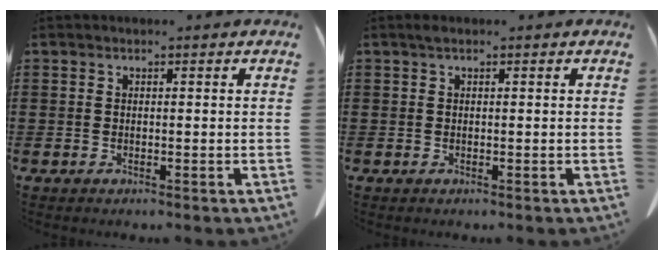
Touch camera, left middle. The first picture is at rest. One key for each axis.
{"total": 0.6, "fx": 0.3, "fy": 0.2, "fz": 0.5, "tx": -0.012, "ty": 0.002, "tz": 0.006}